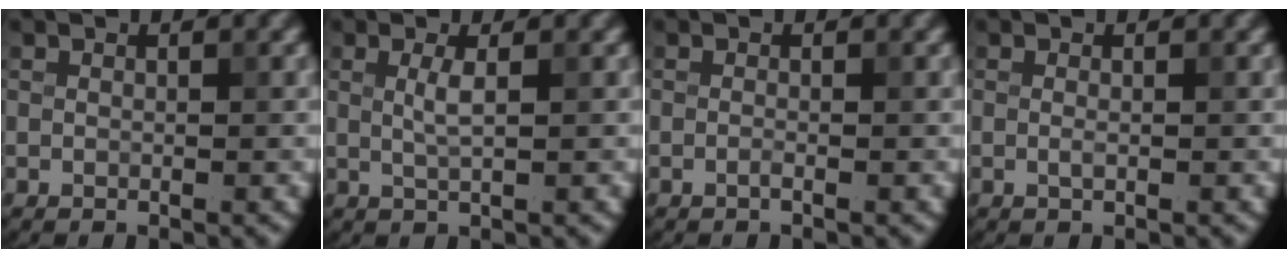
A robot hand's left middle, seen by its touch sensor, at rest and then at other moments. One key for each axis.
{"total": 1.6, "fx": 0.3, "fy": 0.4, "fz": 1.5, "tx": -0.032, "ty": 0.000, "tz": 0.005}
{"total": 0.6, "fx": -0.3, "fy": 0.1, "fz": 0.5, "tx": -0.011, "ty": -0.002, "tz": -0.007}
{"total": 0.6, "fx": -0.1, "fy": 0.2, "fz": 0.6, "tx": -0.014, "ty": -0.002, "tz": -0.002}